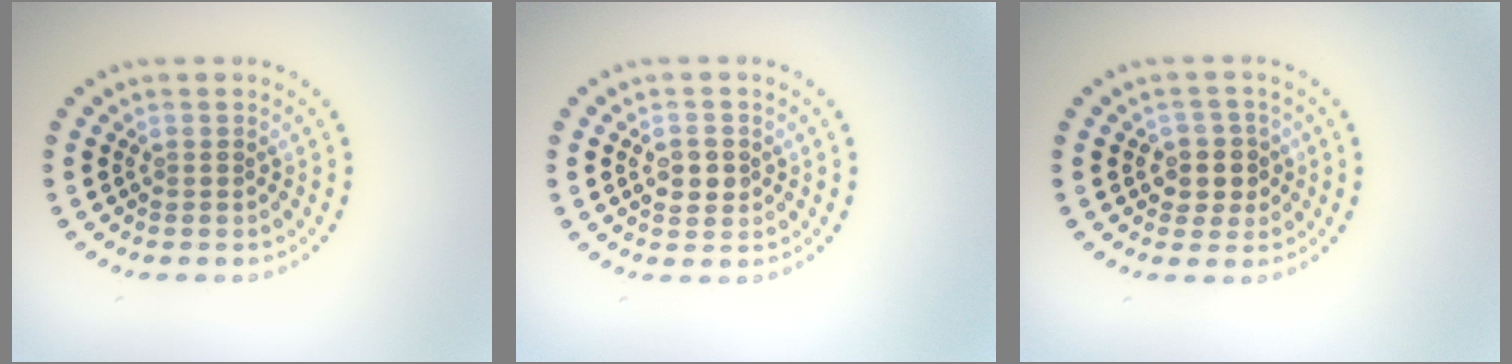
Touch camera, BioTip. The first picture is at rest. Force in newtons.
{"total": 2.0, "press": 2.0, "slide": 0.1}
{"total": 2.7, "press": 2.5, "slide": 1.1}